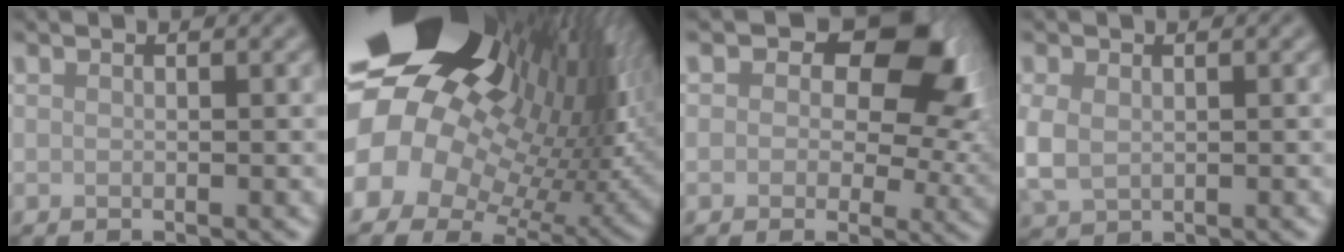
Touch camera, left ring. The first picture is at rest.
{"total": 21.9, "force": [5.6, 15.2, 14.8], "torque": [-0.270, 0.008, 0.076]}
{"total": 9.5, "force": [2.9, 5.9, 6.8], "torque": [-0.080, -0.002, 0.038]}
{"total": 3.2, "force": [0.0, 2.5, 2.1], "torque": [-0.061, -0.006, 0.003]}